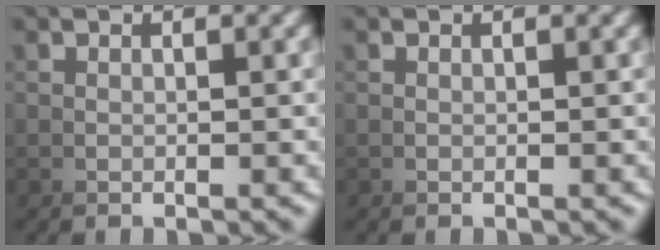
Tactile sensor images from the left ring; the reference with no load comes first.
{"total": 0.0}